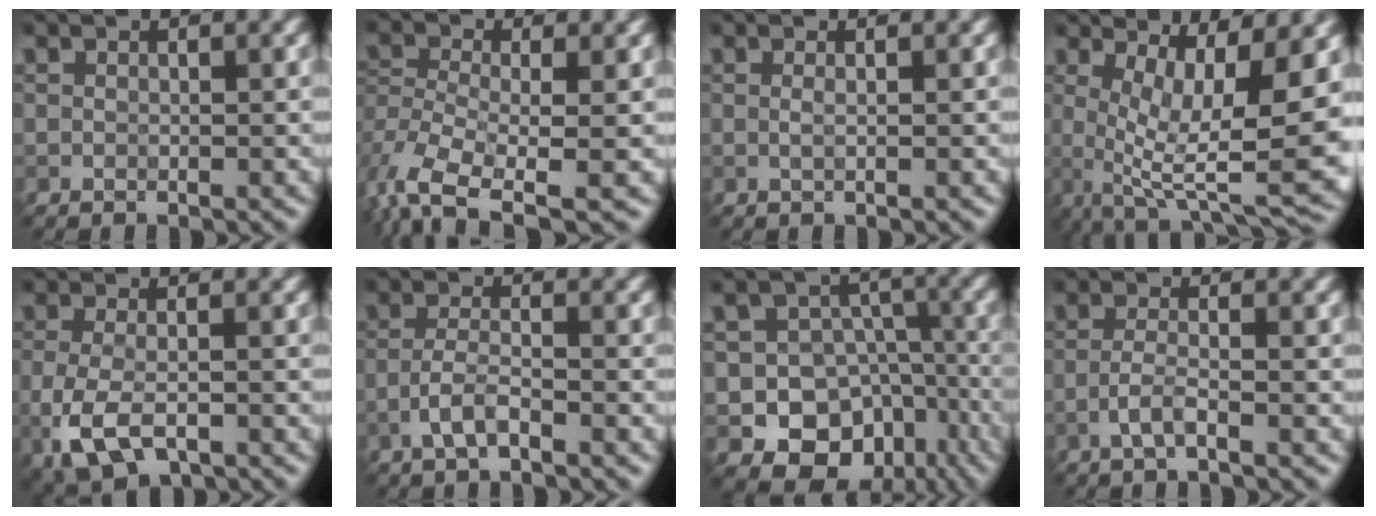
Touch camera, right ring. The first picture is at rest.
{"total": 6.1, "force": [-3.2, 2.7, 4.4], "torque": [-0.099, -0.010, -0.074]}
{"total": 0.6, "force": [0.2, 0.1, 0.5], "torque": [-0.015, -0.004, 0.000]}
{"total": 11.2, "force": [1.2, 3.4, 10.6], "torque": [-0.159, -0.012, 0.028]}
{"total": 5.0, "force": [-1.9, 2.4, 3.9], "torque": [-0.096, -0.011, -0.040]}
{"total": 2.2, "force": [-1.4, 0.4, 1.7], "torque": [-0.039, 0.009, -0.034]}
{"total": 12.7, "force": [-5.6, 10.5, 4.5], "torque": [-0.050, -0.005, -0.092]}
{"total": 1.7, "force": [-1.0, 0.1, 1.4], "torque": [-0.033, 0.007, -0.028]}